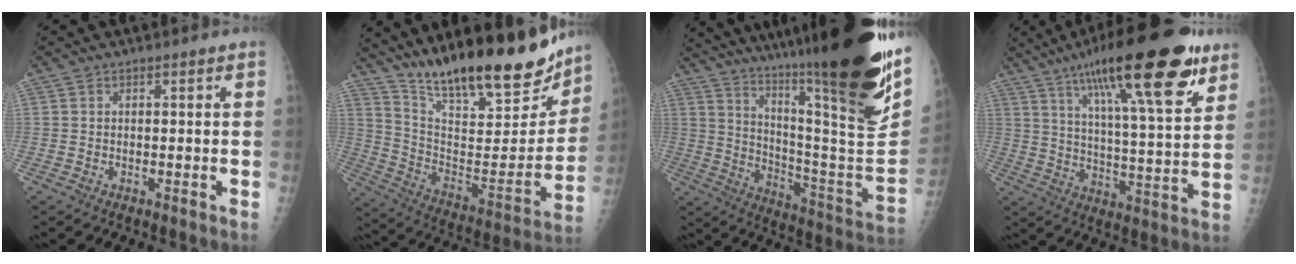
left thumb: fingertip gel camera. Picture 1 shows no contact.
{"total": 26.6, "force": [20.9, 7.0, 14.9], "torque": [-0.205, -0.093, 0.329]}
{"total": 35.0, "force": [23.9, 4.0, 25.3], "torque": [-0.326, -0.118, 0.353]}
{"total": 25.2, "force": [14.7, 5.7, 19.7], "torque": [-0.295, -0.034, 0.229]}